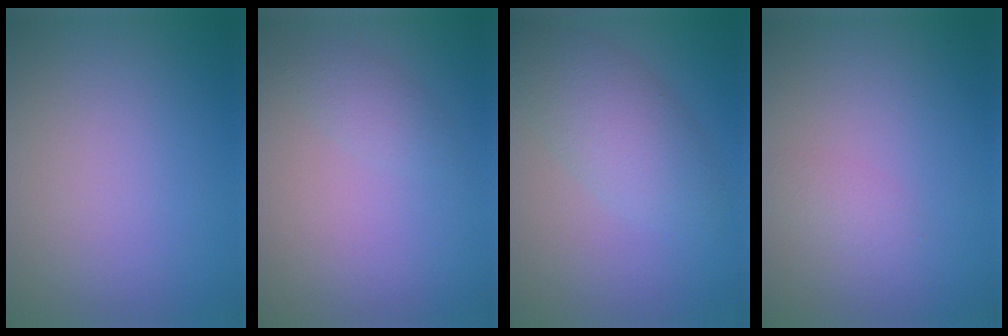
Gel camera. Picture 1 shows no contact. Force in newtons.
{"total": 1.4, "press": 1.4, "slide": 0.1}
{"total": 4.5, "press": 4.5, "slide": 0.1}
{"total": 1.1, "press": 1.1, "slide": 0.1}